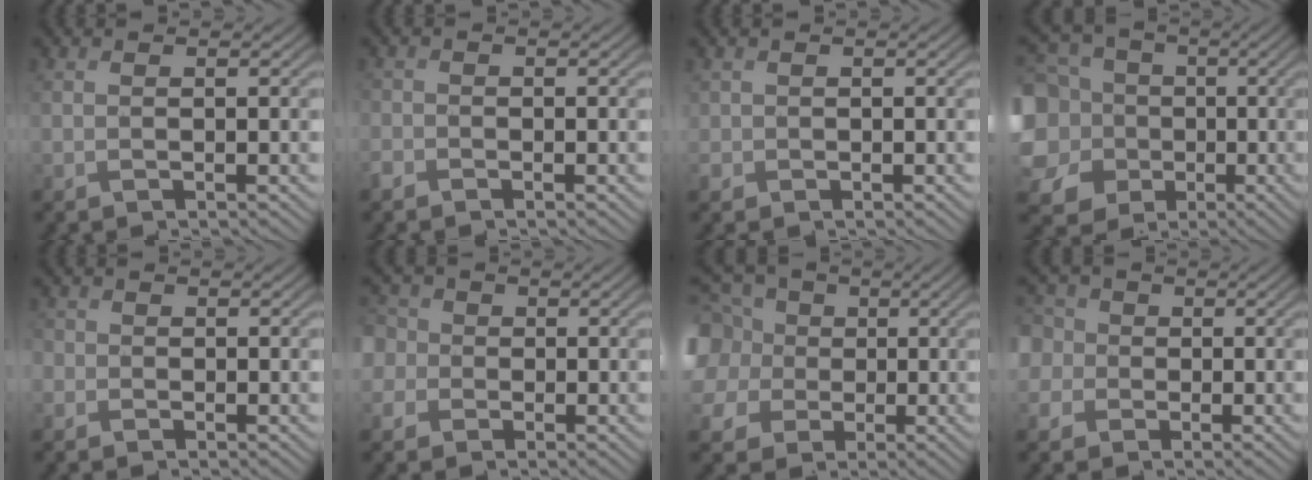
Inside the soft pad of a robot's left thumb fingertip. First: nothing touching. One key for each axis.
{"total": 1.6, "fx": -1.2, "fy": 1.1, "fz": 0.2, "tx": -0.006, "ty": -0.002, "tz": -0.033}
{"total": 1.3, "fx": -0.1, "fy": 1.3, "fz": 0.0, "tx": -0.002, "ty": -0.005, "tz": -0.006}
{"total": 15.4, "fx": -1.1, "fy": 13.9, "fz": 6.7, "tx": -0.250, "ty": -0.004, "tz": -0.039}
{"total": 1.6, "fx": -0.6, "fy": 1.5, "fz": 0.2, "tx": -0.002, "ty": -0.002, "tz": -0.018}
{"total": 6.1, "fx": -0.1, "fy": 5.7, "fz": 2.2, "tx": -0.084, "ty": 0.014, "tz": -0.035}
{"total": 13.0, "fx": 1.9, "fy": 11.3, "fz": 6.2, "tx": -0.224, "ty": 0.016, "tz": 0.017}
{"total": 7.4, "fx": 0.4, "fy": 6.7, "fz": 3.1, "tx": -0.110, "ty": 0.014, "tz": -0.025}